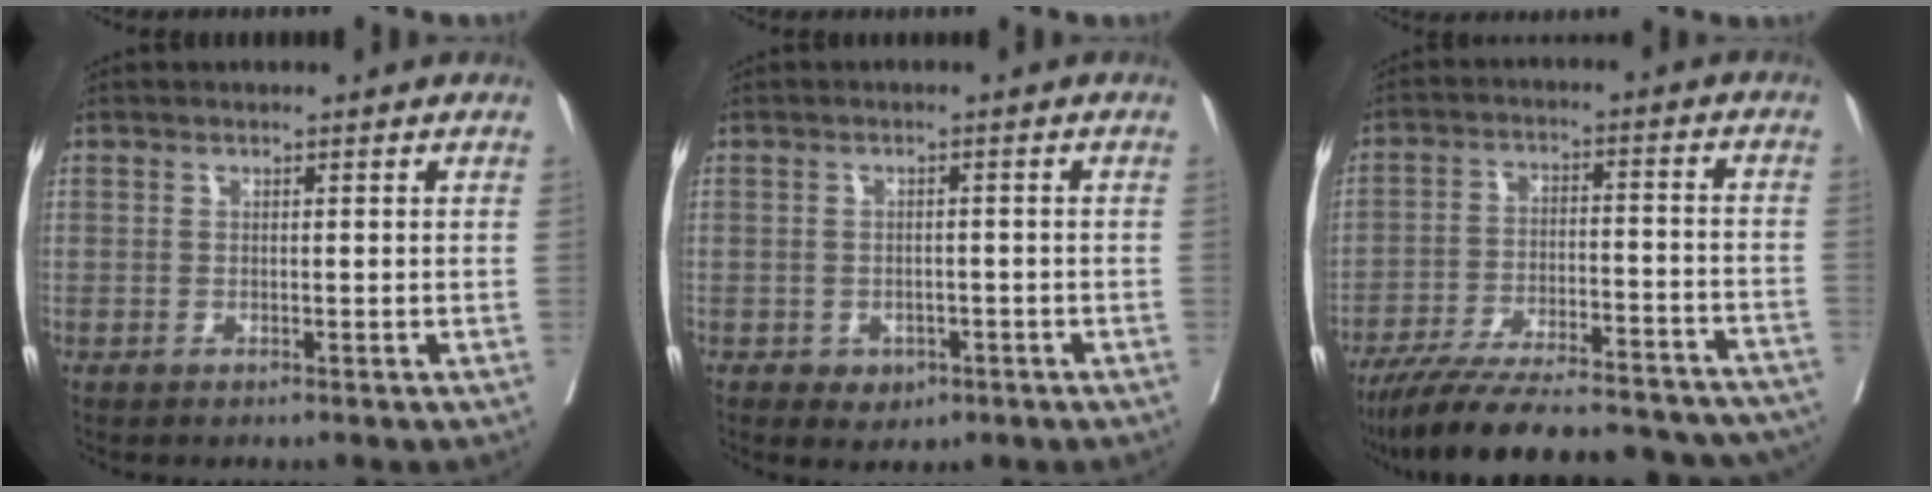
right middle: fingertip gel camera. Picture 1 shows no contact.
{"total": 3.2, "force": [-1.6, 2.4, 1.3], "torque": [-0.015, 0.004, -0.012]}
{"total": 28.5, "force": [-25.2, 5.2, 12.1], "torque": [-0.153, -0.018, -0.346]}